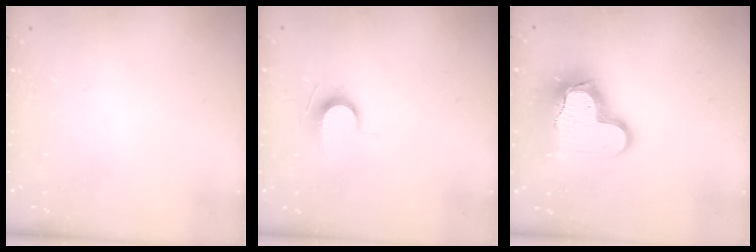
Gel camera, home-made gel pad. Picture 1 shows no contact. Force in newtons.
{"total": 6.1, "press": 6.0, "slide": 0.6}
{"total": 15.5, "press": 15.4, "slide": 1.8}